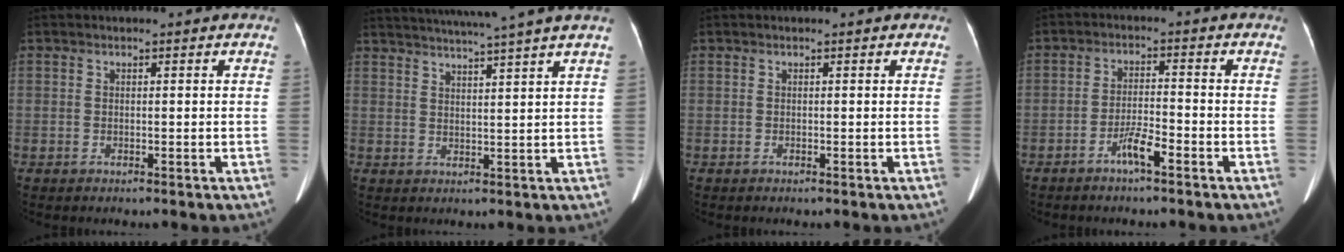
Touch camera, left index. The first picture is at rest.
{"total": 12.1, "force": [10.5, -2.3, 5.5], "torque": [-0.095, -0.011, 0.140]}
{"total": 0.0}
{"total": 3.9, "force": [-2.8, 0.2, 2.7], "torque": [-0.053, -0.002, -0.051]}